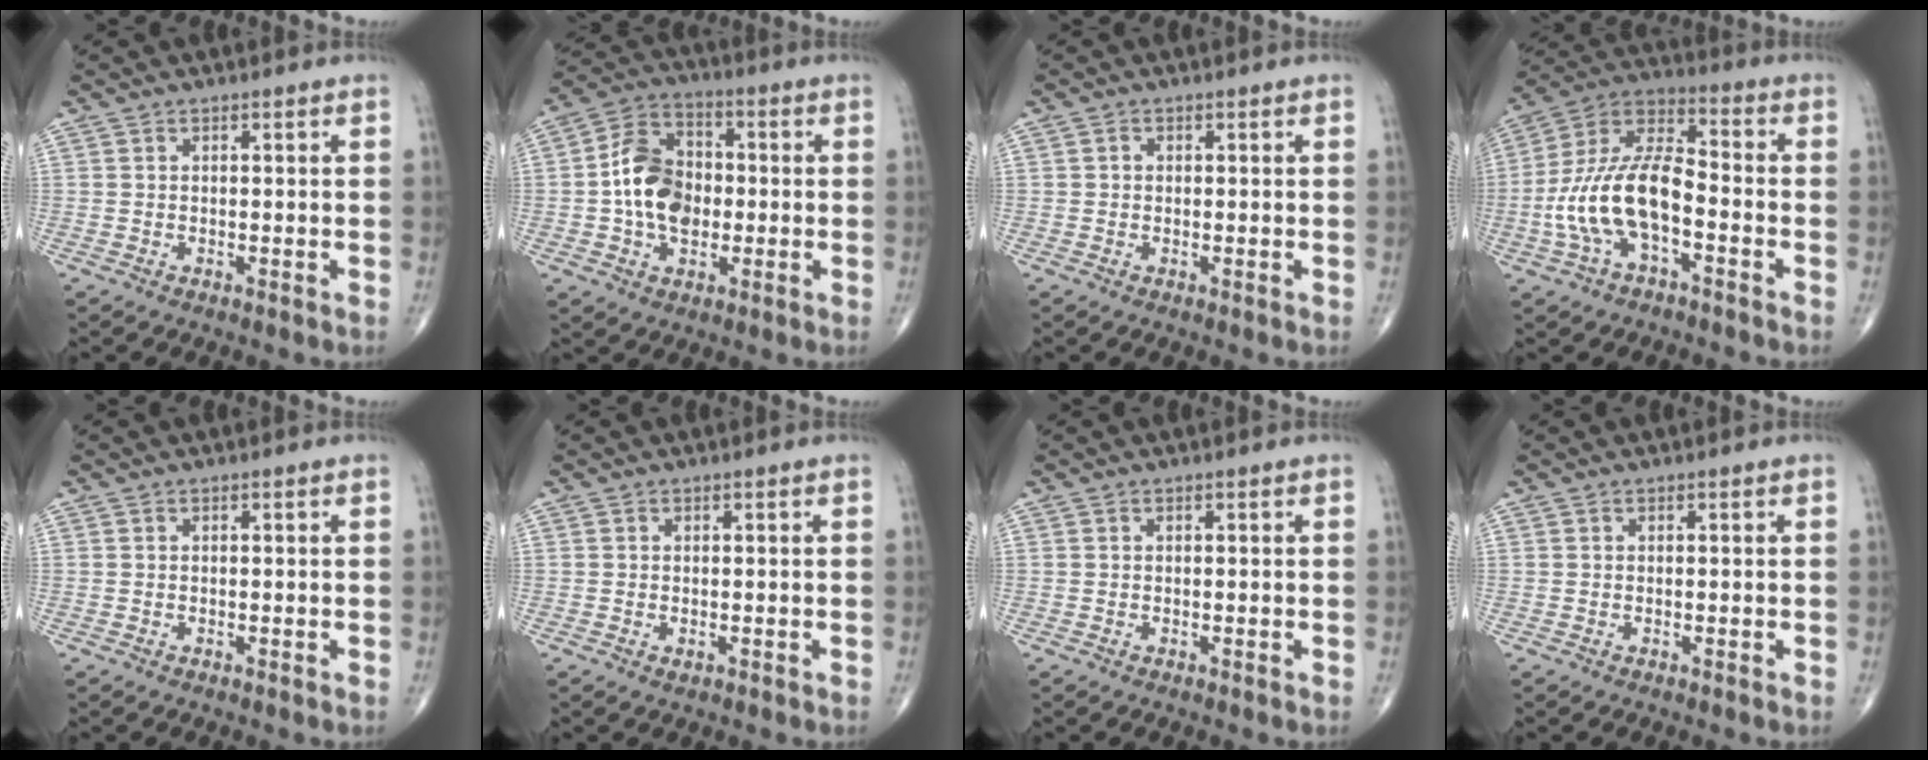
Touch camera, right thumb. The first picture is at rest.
{"total": 12.3, "force": [-0.9, 8.6, 8.7], "torque": [-0.134, 0.025, -0.024]}
{"total": 0.7, "force": [0.0, 0.7, 0.3], "torque": [-0.001, 0.002, -0.001]}
{"total": 16.0, "force": [-4.2, 7.6, 13.5], "torque": [-0.270, 0.046, -0.080]}
{"total": 0.0}
{"total": 0.7, "force": [-0.2, 0.4, 0.5], "torque": [-0.009, -0.002, -0.001]}
{"total": 0.0}
{"total": 0.0}